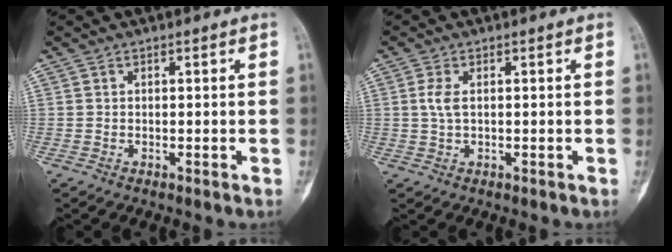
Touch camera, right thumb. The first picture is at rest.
{"total": 2.6, "force": [0.3, 1.2, 2.2], "torque": [-0.054, 0.000, 0.003]}